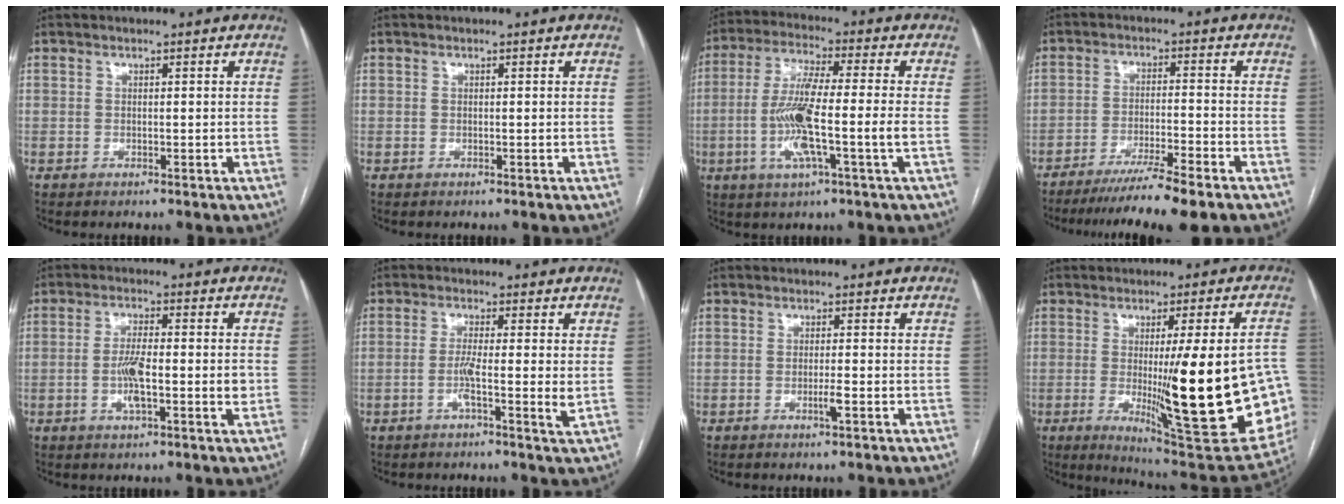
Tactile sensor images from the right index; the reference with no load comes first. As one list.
[{"total": 0.0}, {"total": 11.9, "force": [-2.3, 0.3, 11.6], "torque": [-0.234, -0.002, -0.051]}, {"total": 10.4, "force": [-8.3, -0.7, 6.3], "torque": [-0.087, -0.030, -0.133]}, {"total": 9.3, "force": [-1.4, 1.2, 9.1], "torque": [-0.163, 0.000, -0.027]}, {"total": 4.5, "force": [-0.7, -0.2, 4.4], "torque": [-0.081, -0.005, -0.017]}, {"total": 1.7, "force": [-0.7, -0.1, 1.6], "torque": [-0.032, -0.004, -0.012]}, {"total": 25.0, "force": [-3.4, 2.7, 24.6], "torque": [-0.259, -0.020, -0.033]}]